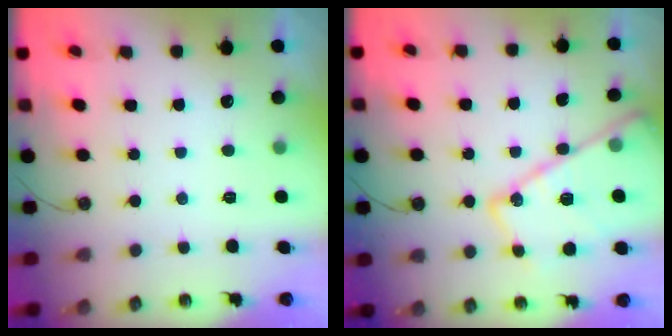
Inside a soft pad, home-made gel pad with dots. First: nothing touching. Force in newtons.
{"total": 20.3, "press": 20.2, "slide": 1.2}